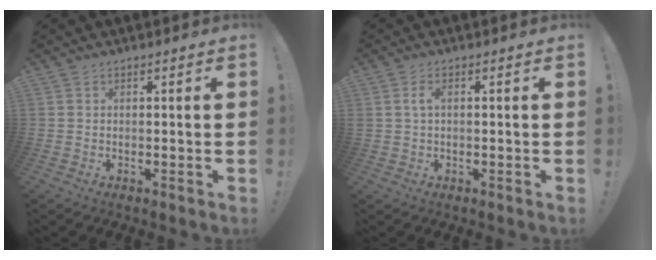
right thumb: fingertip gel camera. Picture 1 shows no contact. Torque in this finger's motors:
{"motor_torque": [0.05, 0.03, -0.06, 0.08, 0.01]}